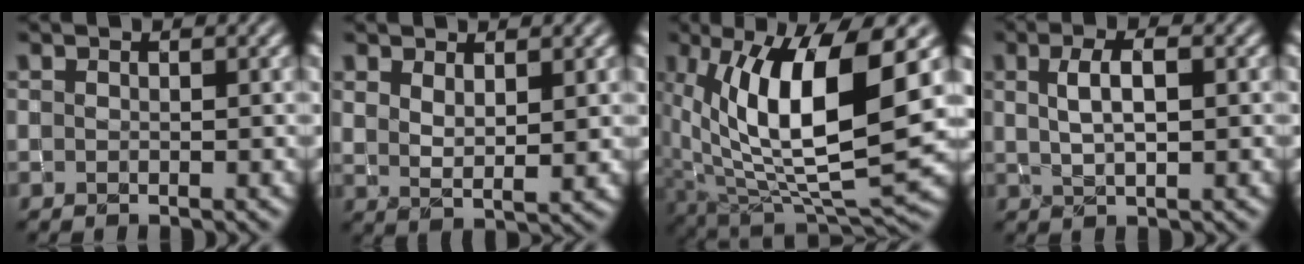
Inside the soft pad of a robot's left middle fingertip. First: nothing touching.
{"total": 2.4, "force": [1.5, 0.8, 1.7], "torque": [-0.036, -0.005, 0.033]}
{"total": 12.6, "force": [2.9, 4.5, 11.4], "torque": [-0.200, -0.004, 0.061]}
{"total": 3.0, "force": [1.0, 1.0, 2.7], "torque": [-0.050, 0.009, 0.018]}